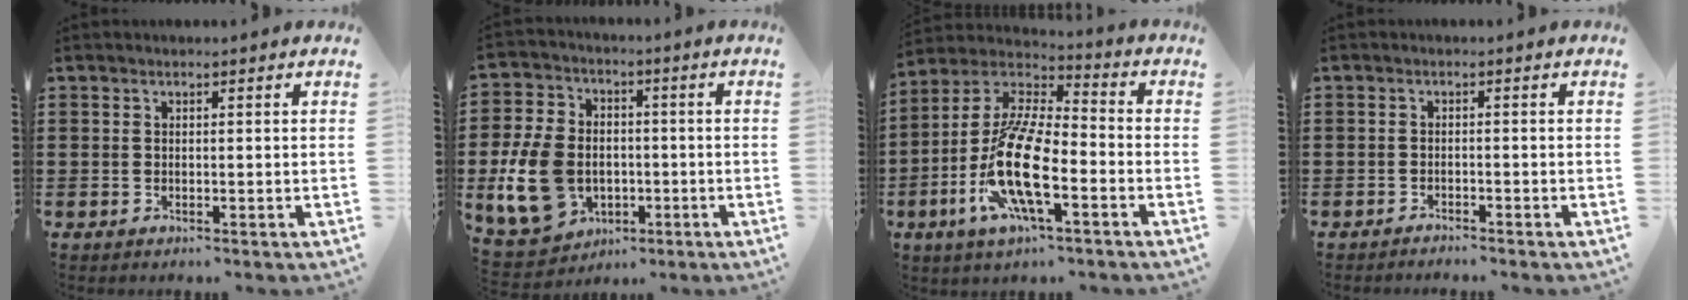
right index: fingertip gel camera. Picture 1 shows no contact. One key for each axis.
{"total": 12.2, "fx": -2.5, "fy": 9.3, "fz": 7.5, "tx": -0.199, "ty": 0.013, "tz": -0.046}
{"total": 13.9, "fx": -5.5, "fy": 4.6, "fz": 12.0, "tx": -0.287, "ty": -0.014, "tz": -0.117}
{"total": 1.3, "fx": -1.3, "fy": -0.1, "fz": 0.0, "tx": -0.005, "ty": 0.000, "tz": -0.028}